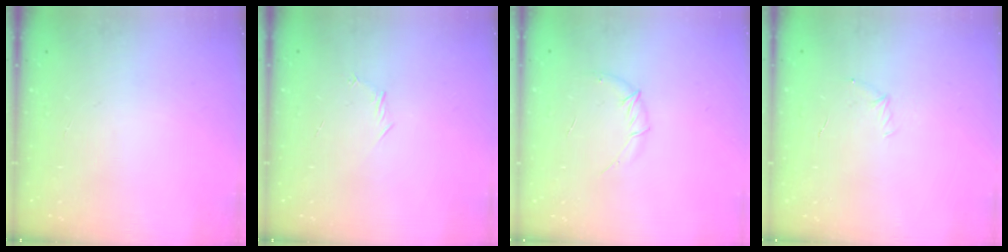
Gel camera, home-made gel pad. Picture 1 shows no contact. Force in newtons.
{"total": 4.1, "press": 3.9, "slide": 1.2}
{"total": 5.7, "press": 5.5, "slide": 1.6}
{"total": 4.2, "press": 4.0, "slide": 1.1}